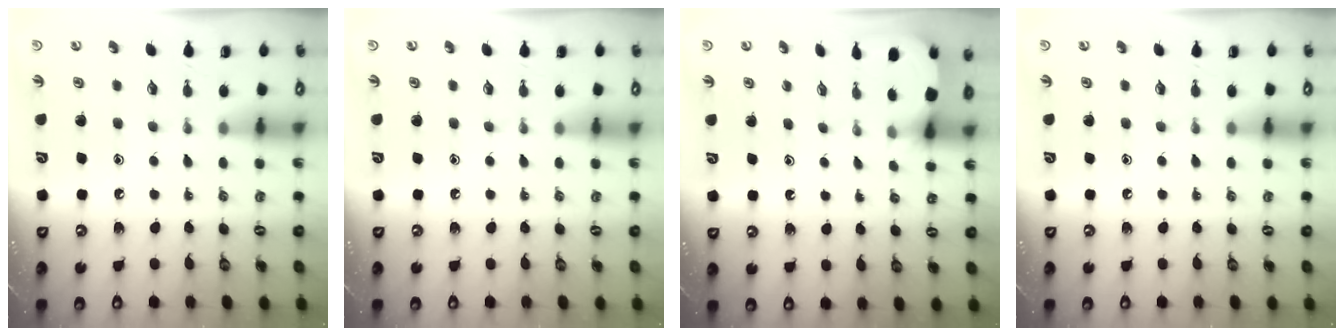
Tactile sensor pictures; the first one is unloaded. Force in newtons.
{"total": 0.0}
{"total": 3.0, "press": 3.0, "slide": 0.4}
{"total": 0.0}